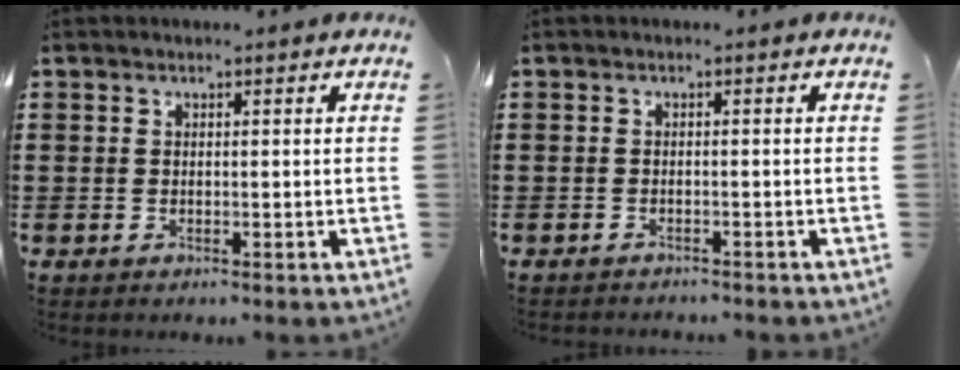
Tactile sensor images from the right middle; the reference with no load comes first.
{"total": 0.9, "force": [-0.9, 0.1, -0.1], "torque": [-0.002, 0.003, -0.021]}